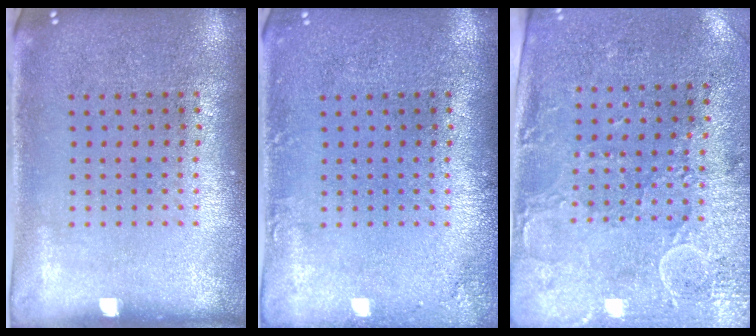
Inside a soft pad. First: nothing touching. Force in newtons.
{"total": 1.1, "press": 1.1, "slide": 0.1}
{"total": 3.0, "press": 2.4, "slide": 1.7}